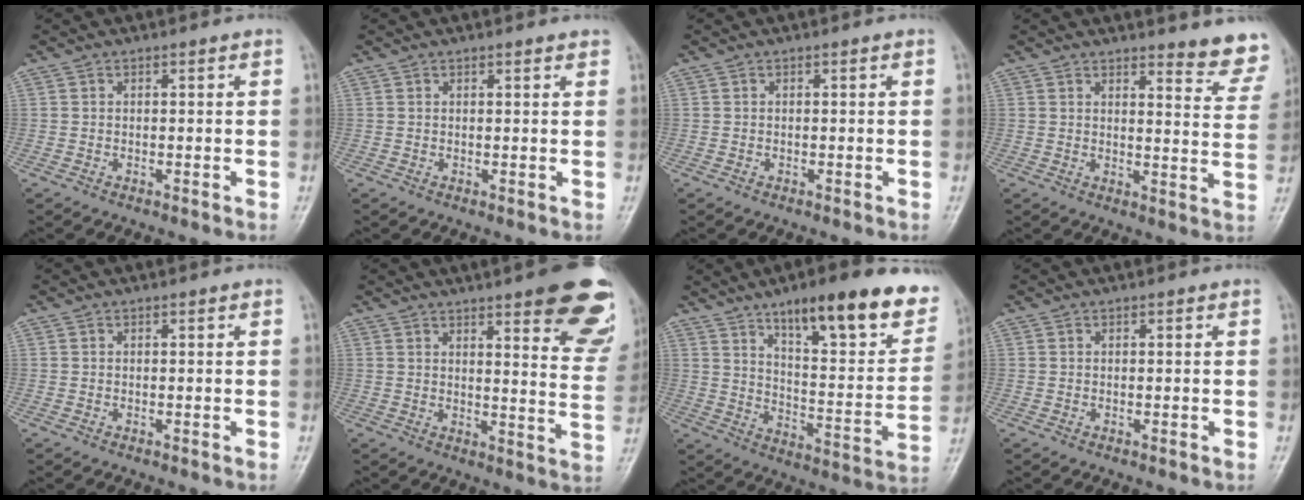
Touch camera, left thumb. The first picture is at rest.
{"total": 1.1, "force": [0.9, 0.2, 0.7], "torque": [-0.005, -0.001, 0.010]}
{"total": 0.0}
{"total": 8.7, "force": [8.0, 1.7, 3.1], "torque": [-0.006, -0.063, 0.077]}
{"total": 0.0}
{"total": 19.4, "force": [11.5, 4.8, 14.9], "torque": [-0.152, -0.053, 0.132]}
{"total": 22.8, "force": [14.2, 6.5, 16.6], "torque": [-0.194, -0.056, 0.213]}
{"total": 0.0}